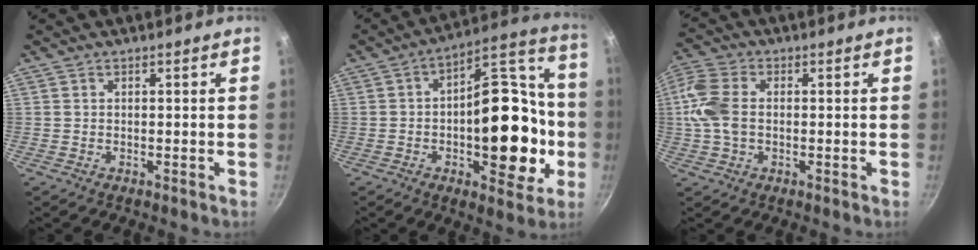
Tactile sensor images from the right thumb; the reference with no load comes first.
{"total": 22.3, "force": [-3.5, 12.2, 18.4], "torque": [-0.199, 0.061, -0.052]}
{"total": 9.3, "force": [0.1, 6.2, 7.0], "torque": [-0.156, 0.015, -0.009]}